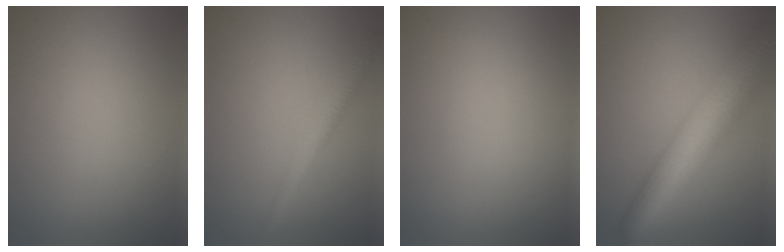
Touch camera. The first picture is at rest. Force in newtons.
{"total": 2.4, "press": 2.4, "slide": 0.1}
{"total": 0.0}
{"total": 11.6, "press": 11.6, "slide": 0.5}